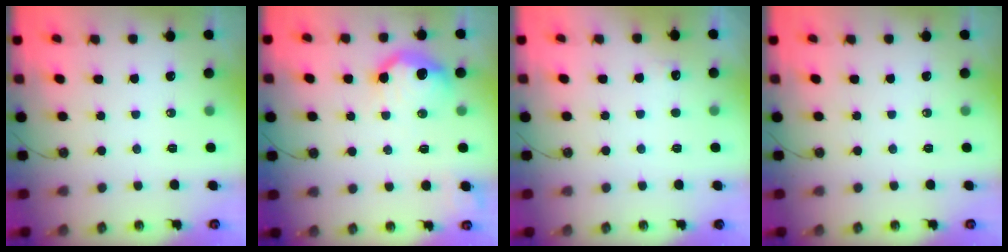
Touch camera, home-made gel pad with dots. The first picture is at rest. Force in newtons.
{"total": 13.8, "press": 13.8, "slide": 1.0}
{"total": 5.1, "press": 4.9, "slide": 1.1}
{"total": 0.0}